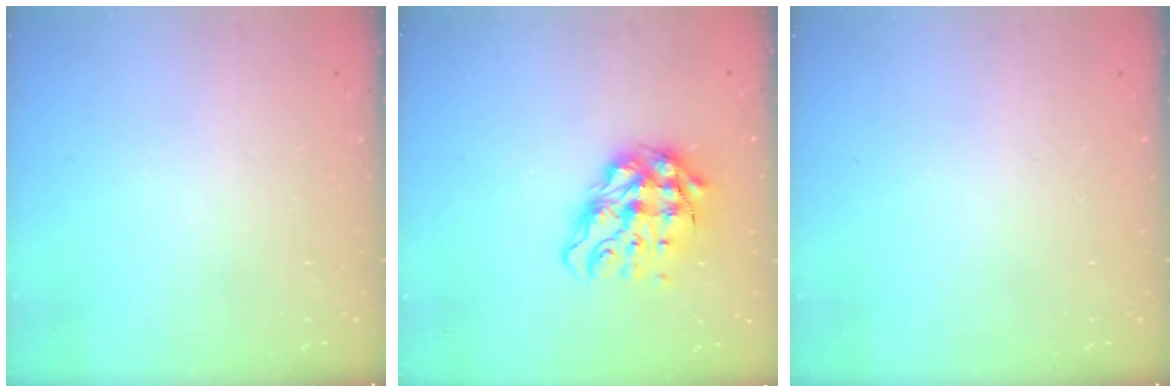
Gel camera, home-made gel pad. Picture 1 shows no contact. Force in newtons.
{"total": 15.8, "press": 15.7, "slide": 1.6}
{"total": 0.0}